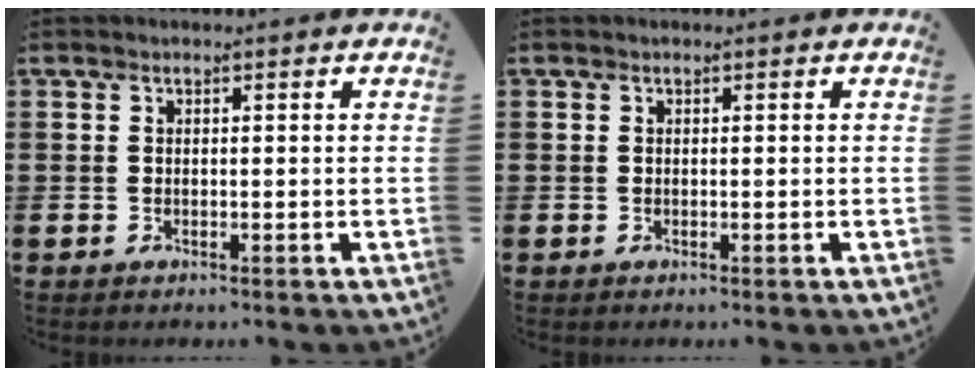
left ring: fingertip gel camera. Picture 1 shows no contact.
{"total": 0.0}